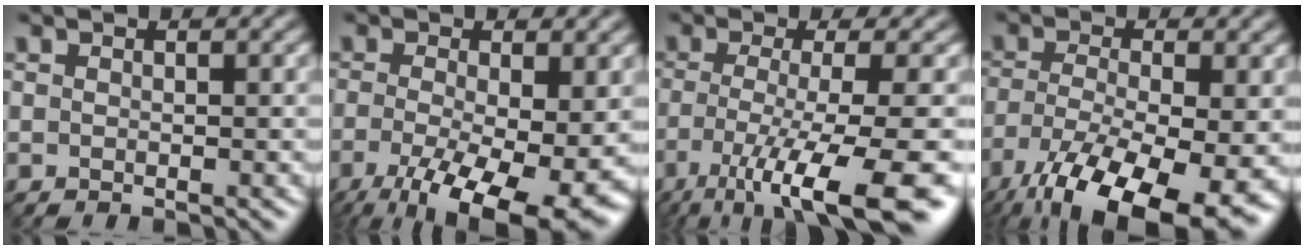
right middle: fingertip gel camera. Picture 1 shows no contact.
{"total": 10.3, "force": [-4.6, 3.4, 8.5], "torque": [-0.160, -0.032, -0.067]}
{"total": 10.0, "force": [-5.6, 2.1, 8.0], "torque": [-0.137, -0.011, -0.093]}
{"total": 14.2, "force": [-8.6, 5.0, 10.2], "torque": [-0.211, -0.036, -0.139]}